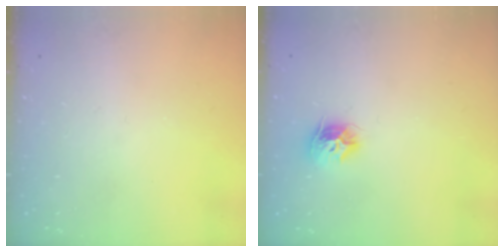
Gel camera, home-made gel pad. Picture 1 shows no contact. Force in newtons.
{"total": 9.3, "press": 9.3, "slide": 0.2}